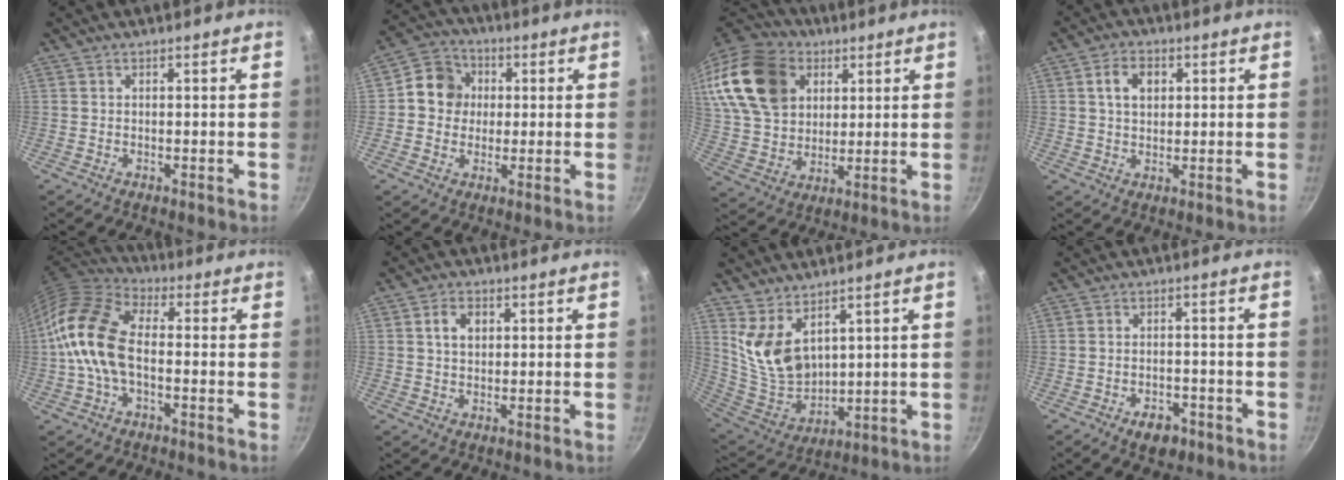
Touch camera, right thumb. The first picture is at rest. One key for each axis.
{"total": 7.4, "fx": 0.9, "fy": 6.7, "fz": 3.1, "tx": -0.019, "ty": 0.011, "tz": -0.003}
{"total": 23.5, "fx": 9.4, "fy": 17.1, "fz": 13.1, "tx": -0.248, "ty": 0.000, "tz": 0.179}
{"total": 5.6, "fx": 1.5, "fy": 4.0, "fz": 3.7, "tx": -0.045, "ty": 0.004, "tz": 0.025}
{"total": 14.0, "fx": -1.3, "fy": 8.3, "fz": 11.2, "tx": -0.206, "ty": 0.037, "tz": -0.044}
{"total": 4.2, "fx": 1.1, "fy": 3.0, "fz": 2.8, "tx": -0.032, "ty": 0.002, "tz": 0.019}
{"total": 10.7, "fx": 5.9, "fy": 6.0, "fz": 6.7, "tx": -0.110, "ty": -0.067, "tz": 0.135}
{"total": 5.1, "fx": -3.0, "fy": 3.0, "fz": 2.9, "tx": -0.033, "ty": 0.021, "tz": -0.037}